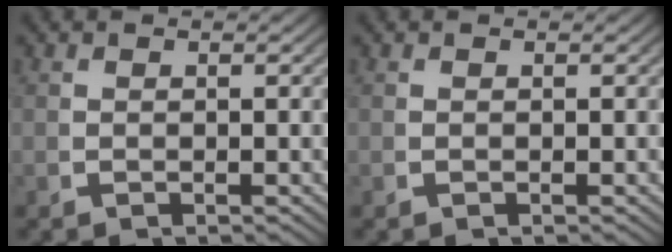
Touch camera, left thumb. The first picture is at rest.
{"total": 0.0}